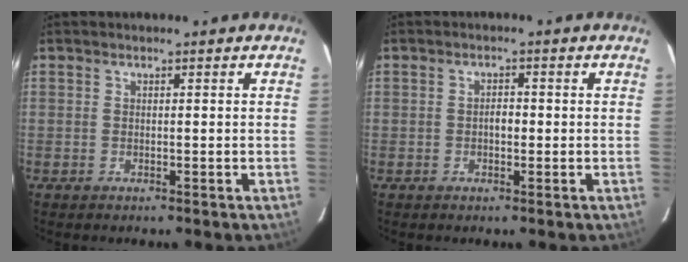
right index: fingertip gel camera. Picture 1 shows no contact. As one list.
[{"total": 1.7, "force": [-0.3, 0.8, 1.5], "torque": [-0.023, 0.004, -0.005]}]